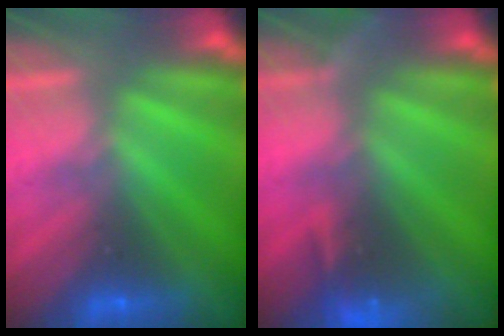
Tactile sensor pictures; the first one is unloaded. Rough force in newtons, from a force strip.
{"total": 5.7}